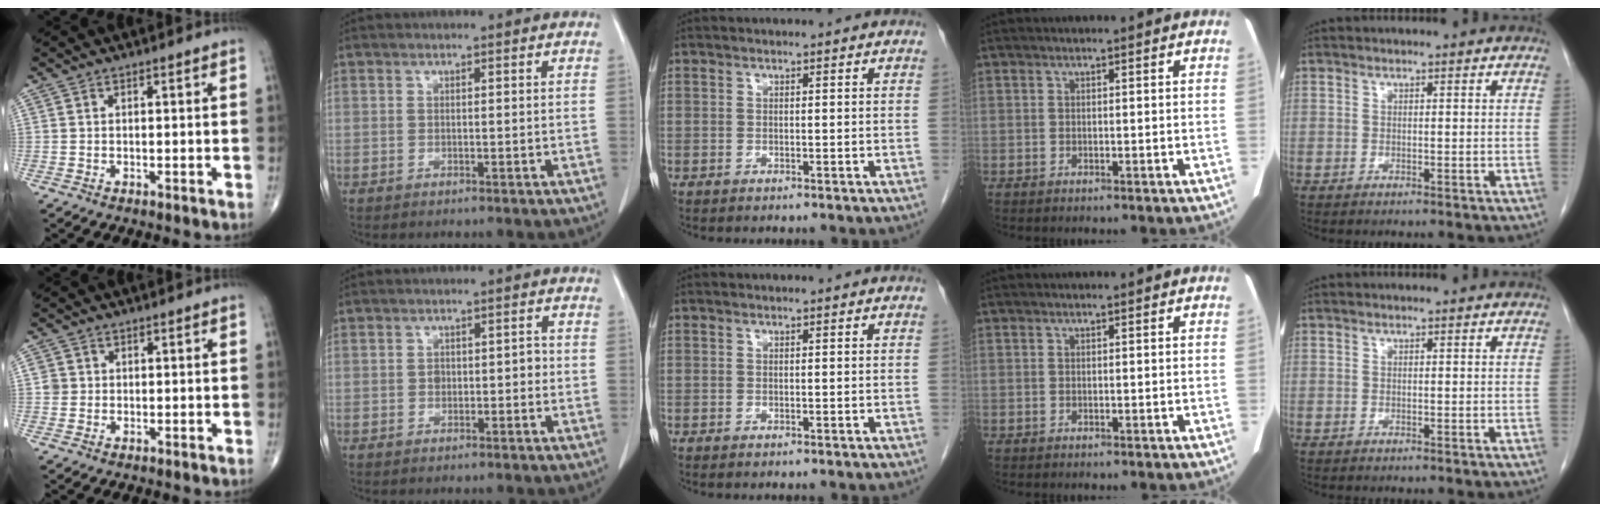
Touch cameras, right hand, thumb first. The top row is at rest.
{"thumb": {"total": 1.8, "force": [0.2, 1.7, 0.3], "torque": [0.005, 0.004, 0.003]}, "index": {"total": 2.2, "force": [-0.4, 1.4, 1.6], "torque": [-0.020, 0.009, -0.005]}}